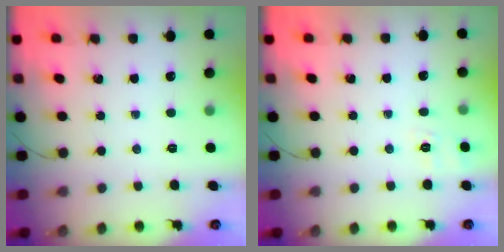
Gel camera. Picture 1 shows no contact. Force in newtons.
{"total": 2.5, "press": 1.6, "slide": 1.9}